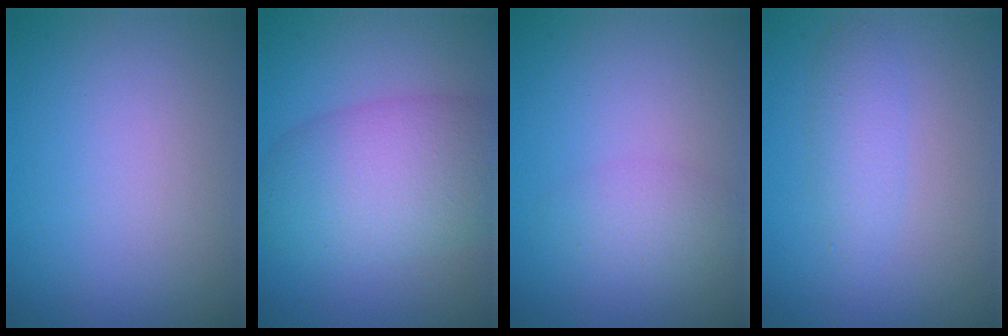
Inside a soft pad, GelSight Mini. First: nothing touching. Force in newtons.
{"total": 7.8, "press": 7.8, "slide": 0.4}
{"total": 2.0, "press": 2.0, "slide": 0.1}
{"total": 2.0, "press": 2.0, "slide": 0.0}